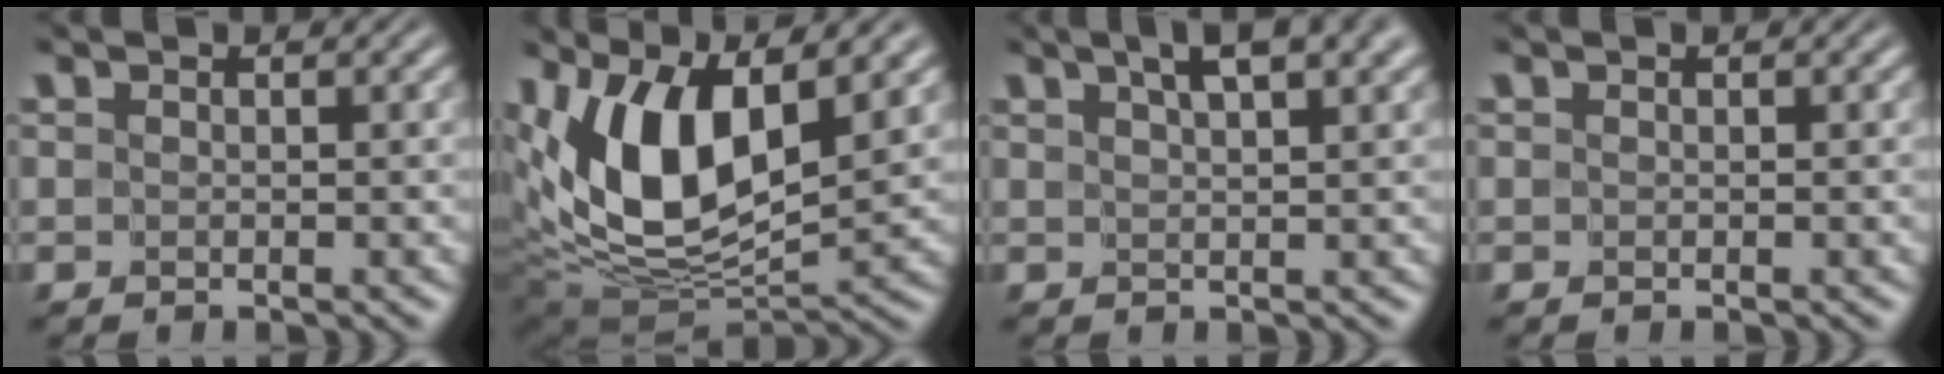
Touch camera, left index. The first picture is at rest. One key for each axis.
{"total": 10.5, "fx": 3.3, "fy": 4.8, "fz": 8.7, "tx": -0.174, "ty": -0.007, "tz": 0.062}
{"total": 5.5, "fx": 3.7, "fy": 1.5, "fz": 3.8, "tx": -0.044, "ty": 0.017, "tz": 0.041}
{"total": 0.0}